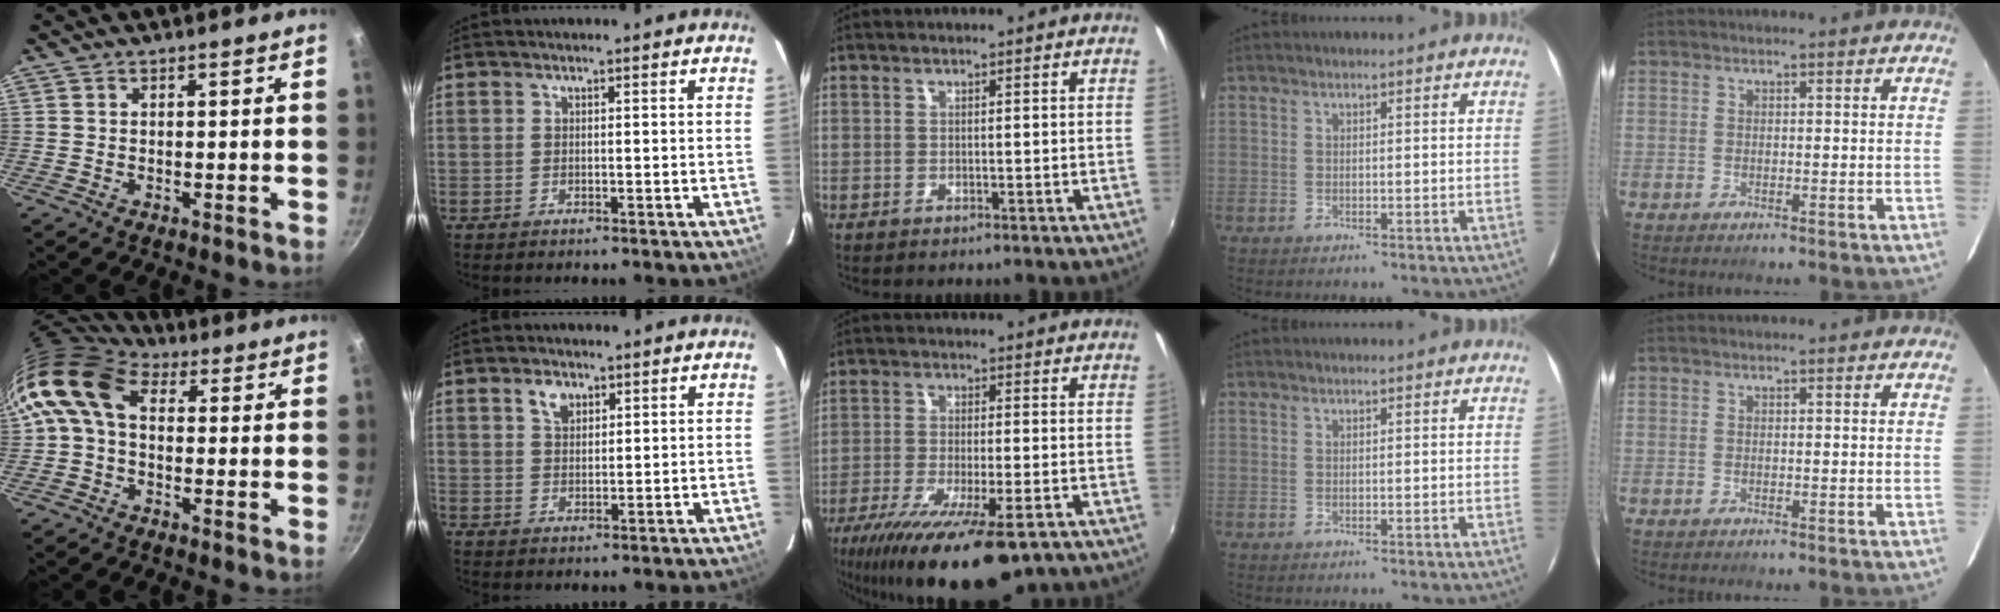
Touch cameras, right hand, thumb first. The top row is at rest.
{"thumb": {"total": 11.0, "force": [2.0, 7.6, 7.8], "torque": [-0.139, 0.022, 0.015]}, "index": {"total": 3.6, "force": [2.0, 2.3, 2.0], "torque": [-0.031, 0.010, 0.038]}, "middle": {"total": 19.1, "force": [-12.6, 4.6, 13.6], "torque": [-0.258, -0.069, -0.199]}}